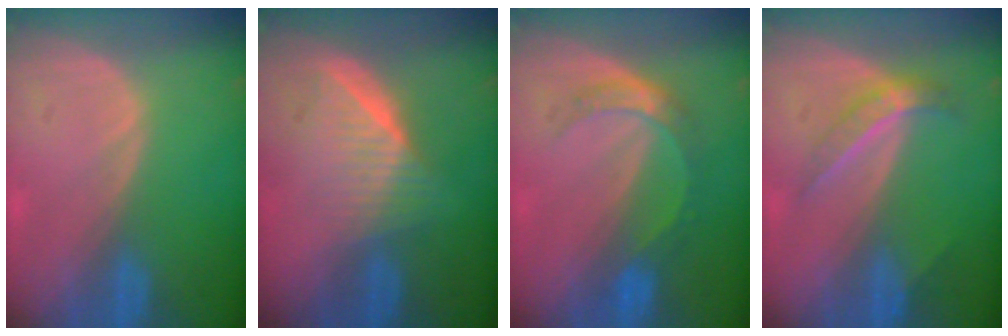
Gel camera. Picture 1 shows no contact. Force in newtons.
{"total": 6.5, "press": 5.9, "slide": 2.9}
{"total": 5.3, "press": 4.8, "slide": 2.2}
{"total": 4.7, "press": 4.2, "slide": 2.2}